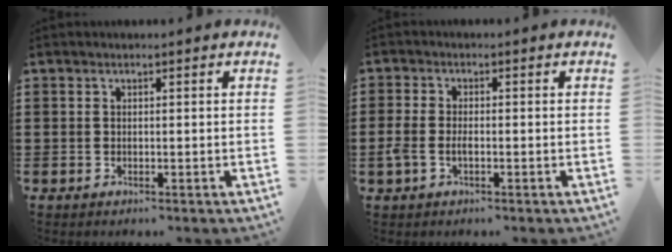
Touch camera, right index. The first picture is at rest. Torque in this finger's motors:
{"motor_torque": [1.13, 1.01, 0.22, 0.03]}